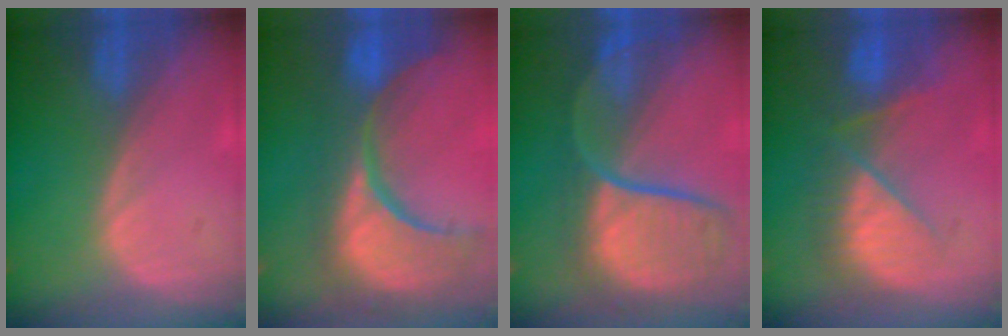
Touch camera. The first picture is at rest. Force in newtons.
{"total": 15.2, "press": 12.2, "slide": 9.2}
{"total": 11.4, "press": 9.7, "slide": 5.9}
{"total": 7.4, "press": 7.3, "slide": 1.1}